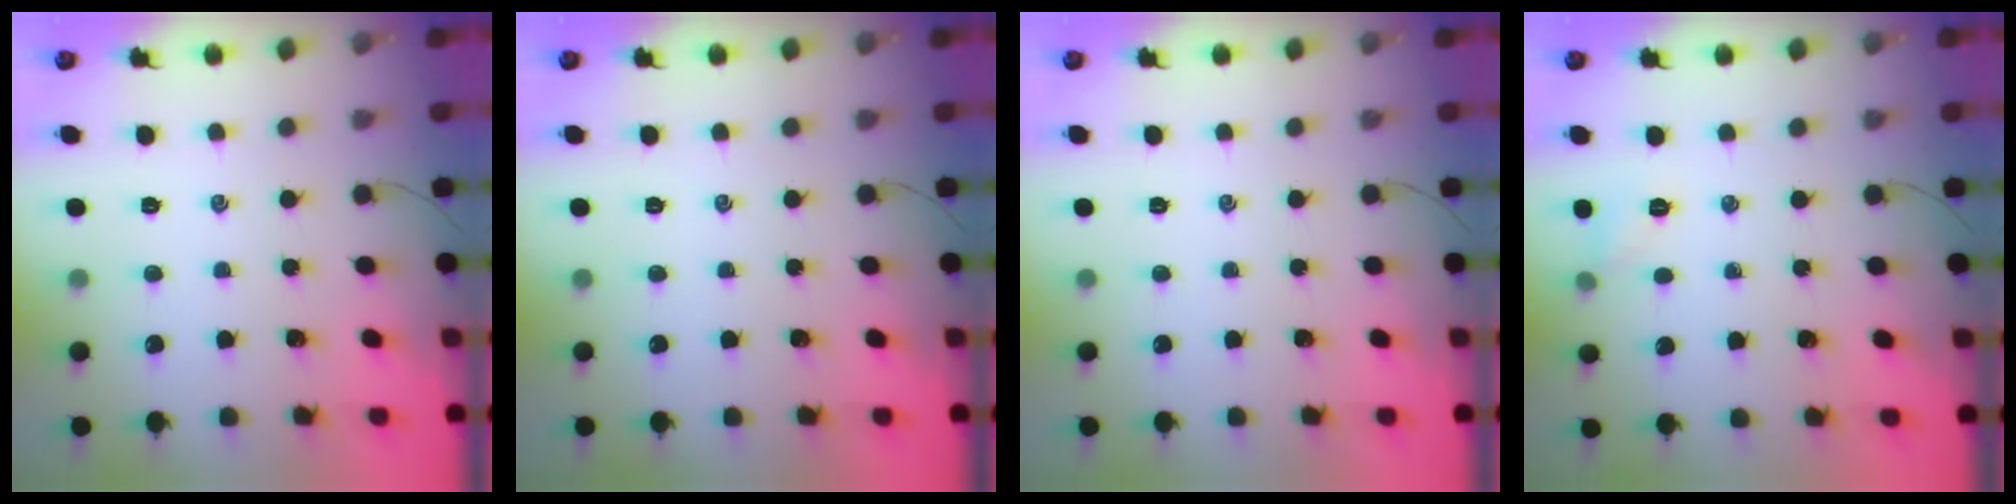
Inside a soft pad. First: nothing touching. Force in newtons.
{"total": 0.0}
{"total": 0.0}
{"total": 4.9, "press": 4.7, "slide": 1.2}